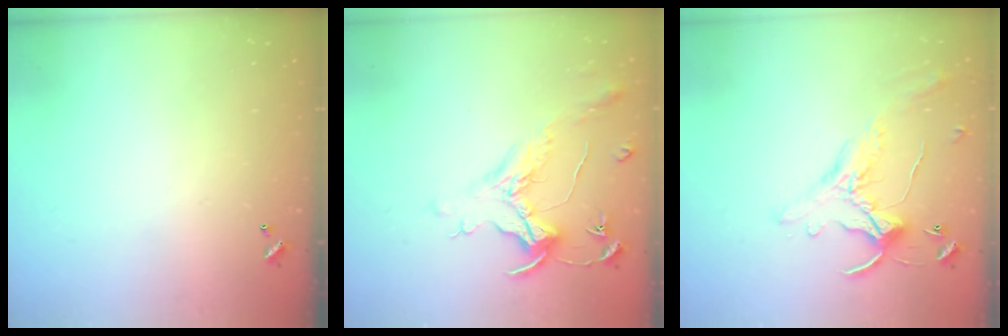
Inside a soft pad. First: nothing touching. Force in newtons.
{"total": 1.6, "press": 1.4, "slide": 0.7}
{"total": 0.9, "press": 0.1, "slide": 0.9}